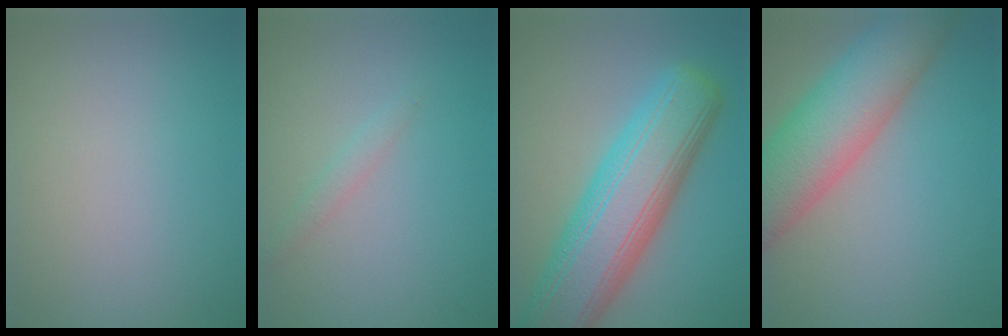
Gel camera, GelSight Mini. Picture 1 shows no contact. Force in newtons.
{"total": 1.0, "press": 0.9, "slide": 0.1}
{"total": 10.8, "press": 10.8, "slide": 0.4}
{"total": 9.3, "press": 9.3, "slide": 0.7}